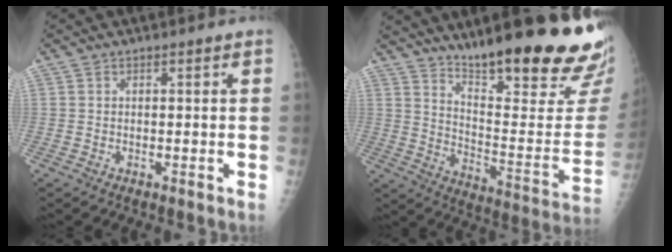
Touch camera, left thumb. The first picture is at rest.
{"total": 28.3, "force": [20.5, 5.2, 18.8], "torque": [-0.235, -0.131, 0.293]}